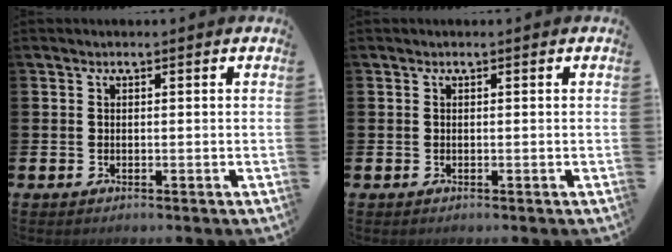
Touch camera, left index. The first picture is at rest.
{"total": 0.0}